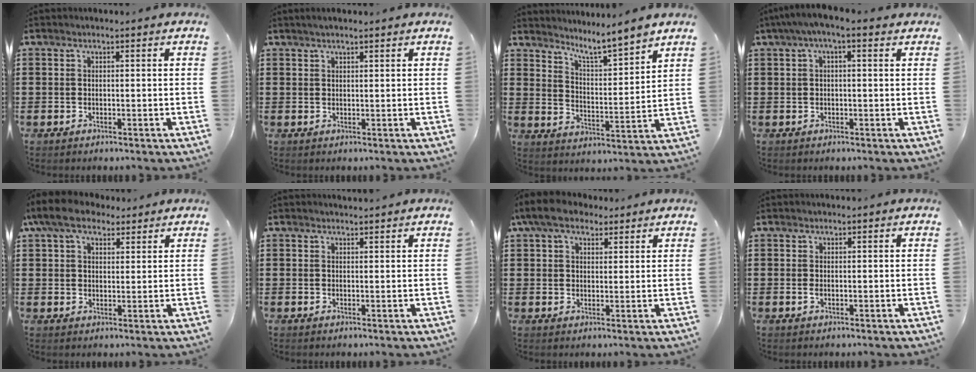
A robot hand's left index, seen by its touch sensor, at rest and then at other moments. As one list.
[{"total": 1.2, "force": [1.0, 0.1, 0.7], "torque": [-0.013, 0.002, 0.019]}, {"total": 6.2, "force": [5.7, -0.1, 2.3], "torque": [-0.059, -0.040, 0.095]}, {"total": 2.4, "force": [0.0, 0.5, 2.4], "torque": [-0.041, 0.005, -0.003]}, {"total": 7.1, "force": [5.1, 3.4, 3.5], "torque": [-0.080, 0.001, 0.093]}, {"total": 0.9, "force": [0.9, 0.0, 0.1], "torque": [-0.003, -0.001, 0.018]}, {"total": 6.2, "force": [4.4, 3.0, 3.1], "torque": [-0.069, 0.004, 0.080]}, {"total": 0.7, "force": [0.0, 0.3, 0.7], "torque": [-0.014, 0.000, 0.001]}]